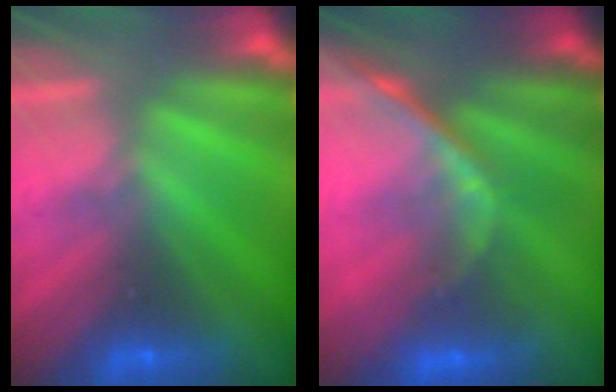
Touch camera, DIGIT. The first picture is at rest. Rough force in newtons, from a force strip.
{"total": 1.2}